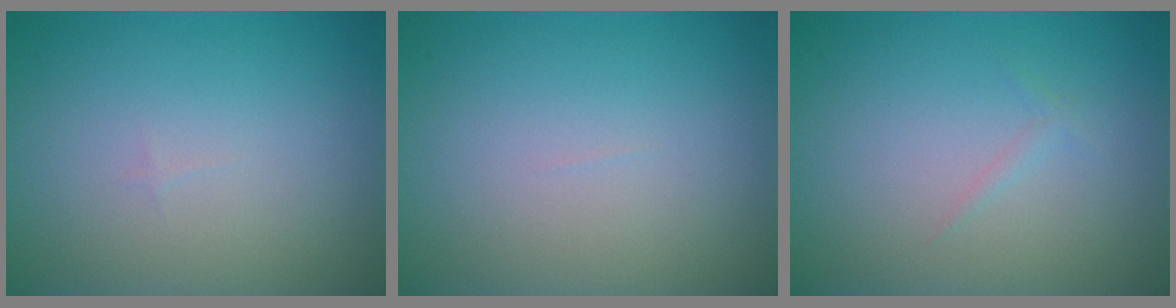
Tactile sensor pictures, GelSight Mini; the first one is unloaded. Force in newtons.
{"total": 0.0}
{"total": 0.5, "press": 0.5, "slide": 0.1}